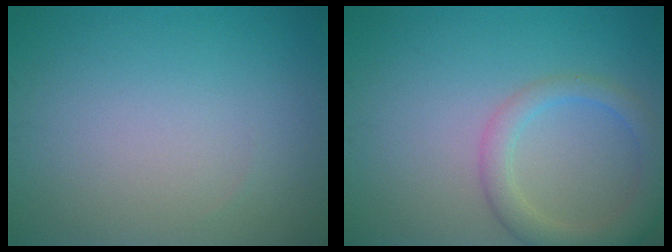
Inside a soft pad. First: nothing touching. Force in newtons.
{"total": 3.7, "press": 3.7, "slide": 0.2}